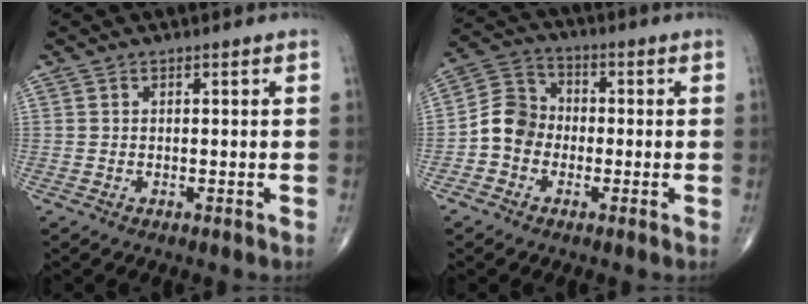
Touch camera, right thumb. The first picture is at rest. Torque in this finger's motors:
{"motor_torque": [0.23, -0.13, 0.33, -0.54, 0.13]}